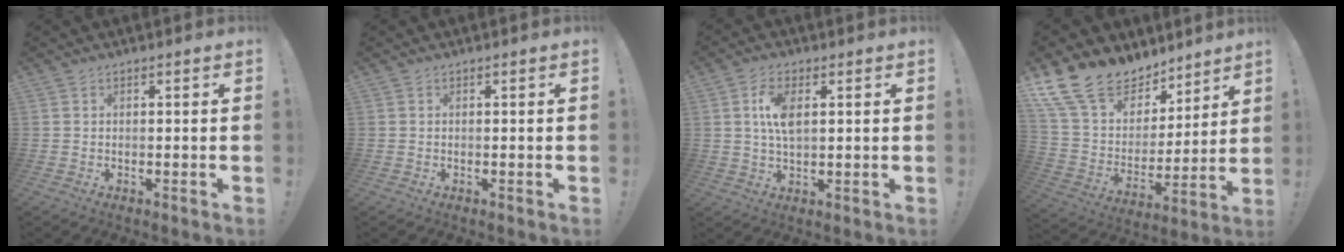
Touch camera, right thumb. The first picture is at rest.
{"total": 0.0}
{"total": 7.4, "force": [1.7, 3.6, 6.3], "torque": [-0.120, -0.004, 0.024]}
{"total": 17.2, "force": [13.3, 9.1, 5.8], "torque": [-0.112, -0.093, 0.261]}